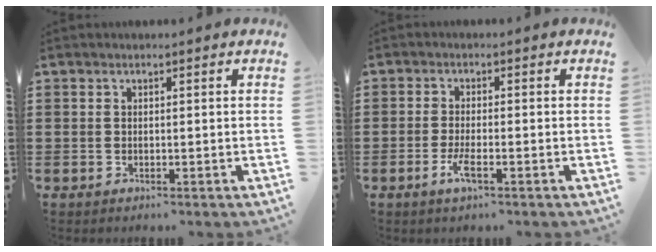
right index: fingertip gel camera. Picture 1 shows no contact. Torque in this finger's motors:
{"motor_torque": [1.22, 0.92, 0.38, 0.10]}